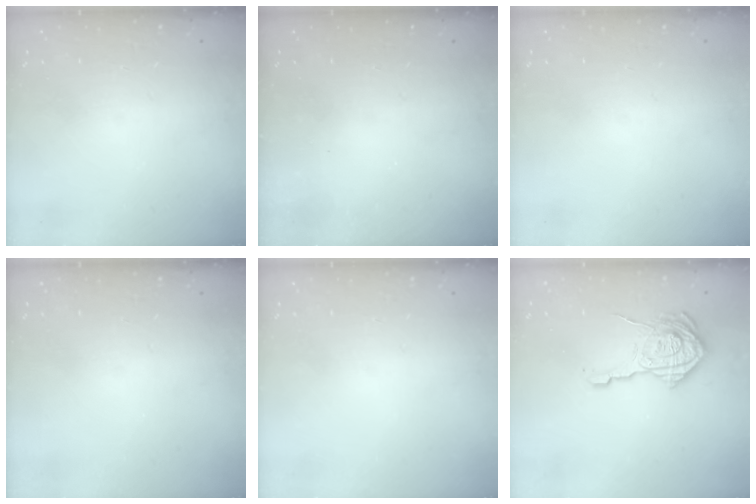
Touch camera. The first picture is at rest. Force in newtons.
{"total": 2.6, "press": 2.4, "slide": 0.8}
{"total": 0.0}
{"total": 0.0}
{"total": 0.0}
{"total": 18.4, "press": 18.3, "slide": 1.1}